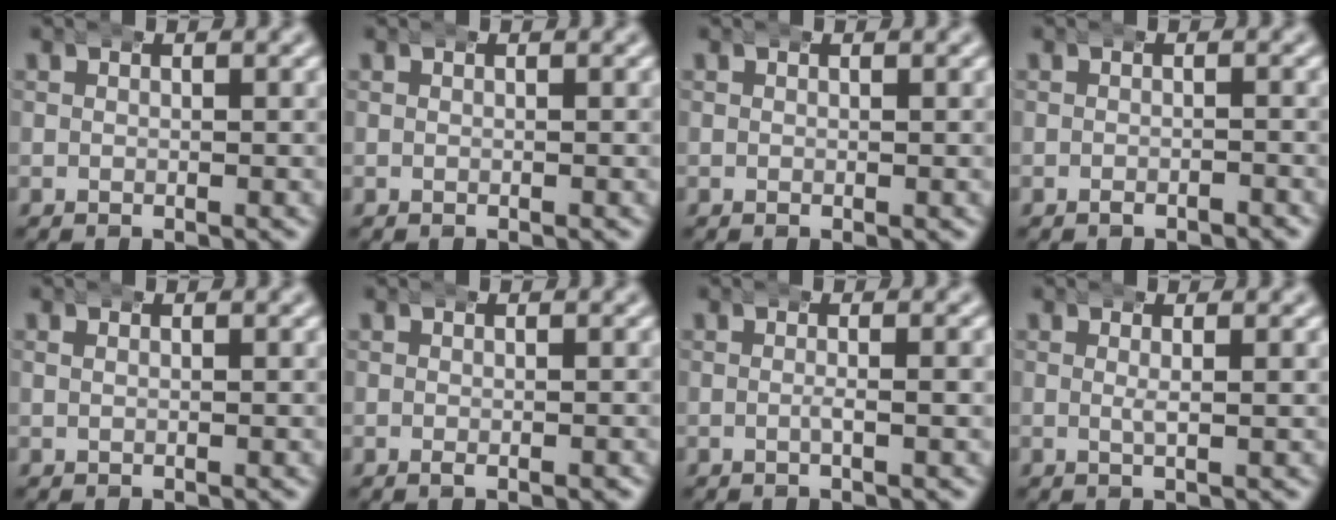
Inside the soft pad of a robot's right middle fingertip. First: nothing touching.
{"total": 0.0}
{"total": 0.0}
{"total": 1.0, "force": [-0.9, 0.3, 0.1], "torque": [0.000, 0.000, -0.015]}
{"total": 0.6, "force": [0.3, 0.3, 0.4], "torque": [-0.003, 0.004, 0.003]}
{"total": 1.0, "force": [-0.5, 0.4, 0.8], "torque": [-0.011, 0.000, -0.008]}
{"total": 1.3, "force": [-0.3, 0.3, 1.2], "torque": [-0.019, 0.005, -0.013]}
{"total": 1.6, "force": [0.5, 0.4, 1.5], "torque": [-0.025, 0.003, 0.002]}